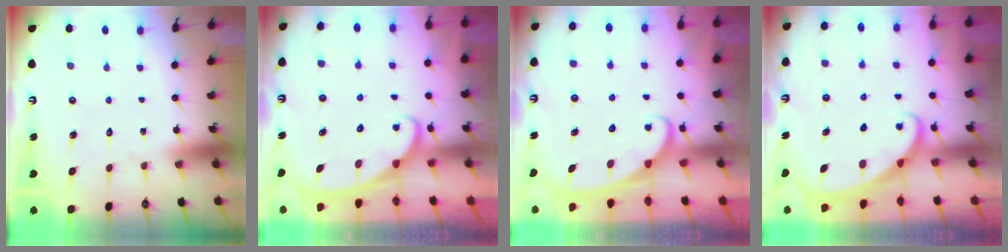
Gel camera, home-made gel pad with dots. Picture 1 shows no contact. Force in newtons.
{"total": 2.5, "press": 2.5, "slide": 0.4}
{"total": 2.5, "press": 2.5, "slide": 0.4}
{"total": 1.8, "press": 1.8, "slide": 0.2}